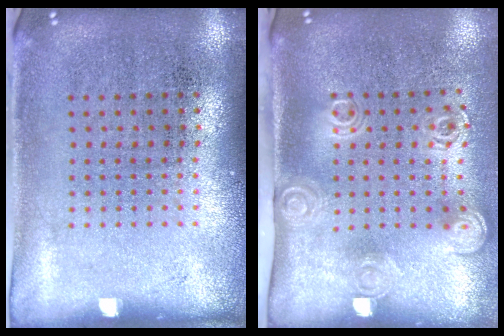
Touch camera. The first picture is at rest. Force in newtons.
{"total": 2.0, "press": 1.4, "slide": 1.4}